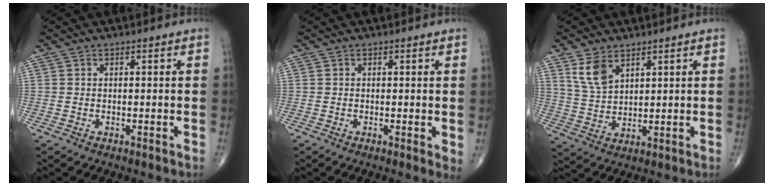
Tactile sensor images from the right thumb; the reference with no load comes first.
{"total": 1.7, "force": [0.0, 0.5, 1.6], "torque": [-0.023, -0.007, -0.004]}
{"total": 6.5, "force": [3.8, 3.6, 3.9], "torque": [-0.070, -0.017, 0.087]}